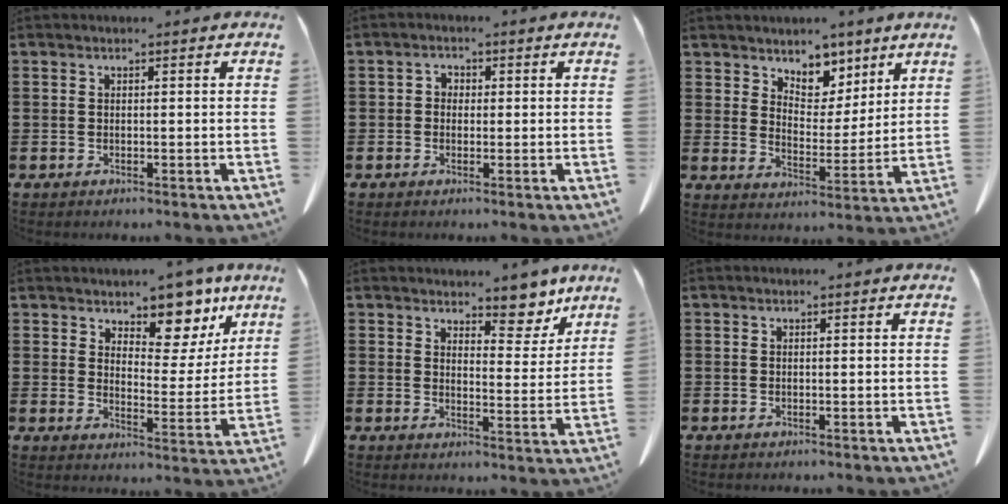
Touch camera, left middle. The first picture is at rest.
{"total": 1.4, "force": [-0.3, 1.1, 0.7], "torque": [-0.016, 0.005, -0.007]}
{"total": 5.4, "force": [4.4, 3.2, 0.4], "torque": [-0.030, -0.025, 0.078]}
{"total": 9.0, "force": [7.5, 3.4, 3.6], "torque": [-0.069, -0.050, 0.132]}
{"total": 6.1, "force": [5.5, 1.9, 1.8], "torque": [-0.031, -0.031, 0.096]}
{"total": 0.0}